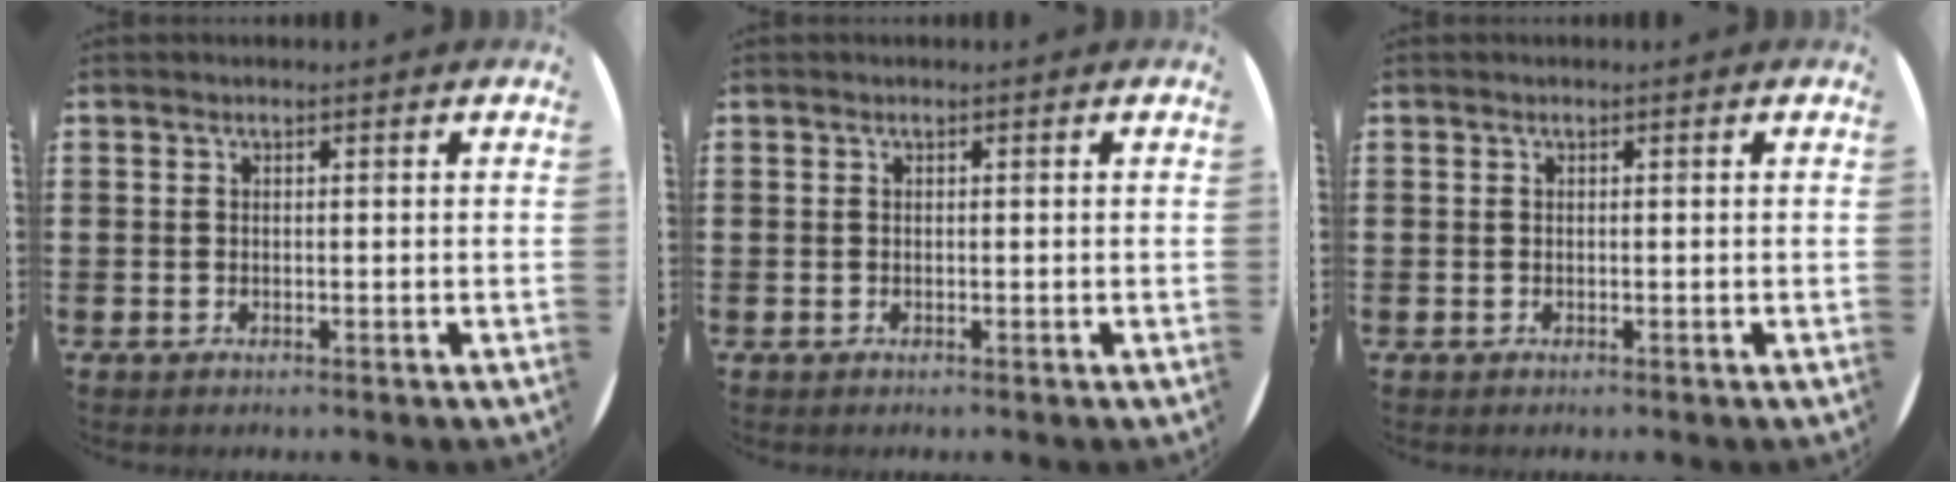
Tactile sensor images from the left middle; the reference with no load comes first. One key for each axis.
{"total": 0.0}
{"total": 0.0}